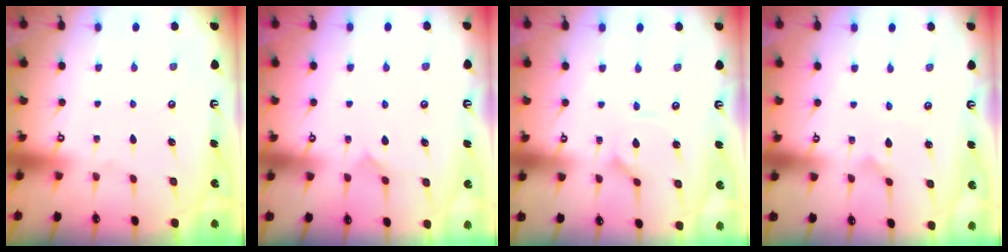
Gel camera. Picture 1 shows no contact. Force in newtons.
{"total": 5.2, "press": 5.2, "slide": 0.5}
{"total": 1.9, "press": 1.9, "slide": 0.2}
{"total": 0.7, "press": 0.7, "slide": 0.1}